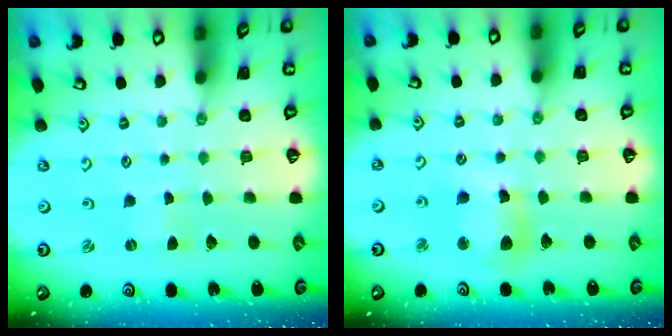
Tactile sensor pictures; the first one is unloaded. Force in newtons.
{"total": 10.5, "press": 10.5, "slide": 1.3}